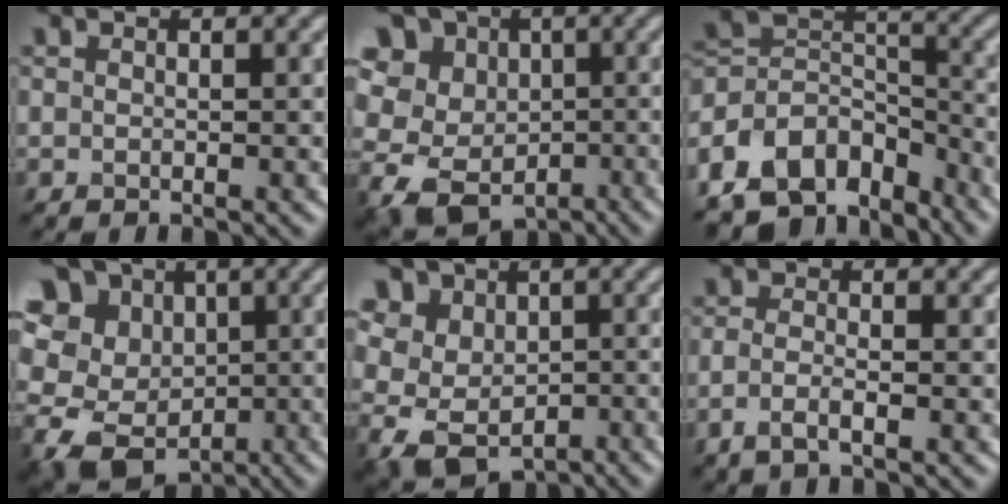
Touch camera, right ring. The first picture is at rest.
{"total": 11.3, "force": [2.8, 9.5, 5.5], "torque": [-0.117, 0.021, 0.016]}
{"total": 9.8, "force": [-6.8, 5.8, 4.0], "torque": [-0.078, 0.018, -0.129]}
{"total": 14.1, "force": [2.9, 11.8, 7.1], "torque": [-0.159, 0.025, 0.036]}
{"total": 7.2, "force": [2.4, 5.9, 3.3], "torque": [-0.067, 0.013, 0.026]}
{"total": 2.0, "force": [-1.0, 0.6, 1.7], "torque": [-0.038, -0.005, -0.025]}